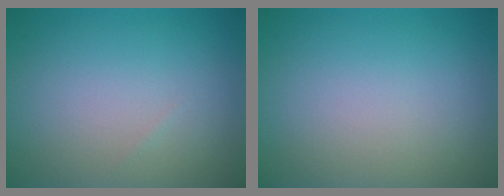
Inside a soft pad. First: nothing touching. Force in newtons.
{"total": 0.0}